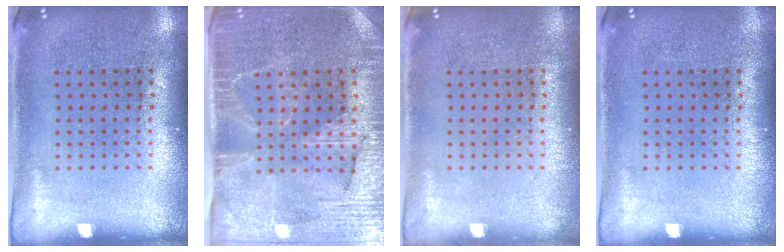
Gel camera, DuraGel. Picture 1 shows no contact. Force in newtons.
{"total": 4.0, "press": 3.4, "slide": 2.0}
{"total": 0.0}
{"total": 0.0}